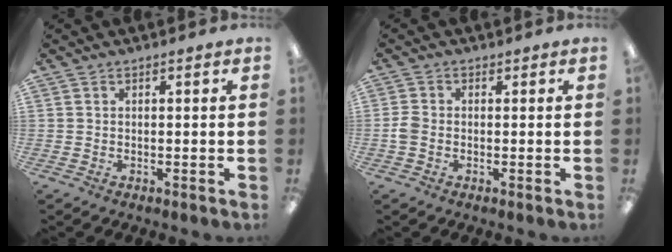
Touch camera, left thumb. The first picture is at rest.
{"total": 3.0, "force": [-0.6, 2.2, 1.9], "torque": [-0.039, 0.004, -0.011]}